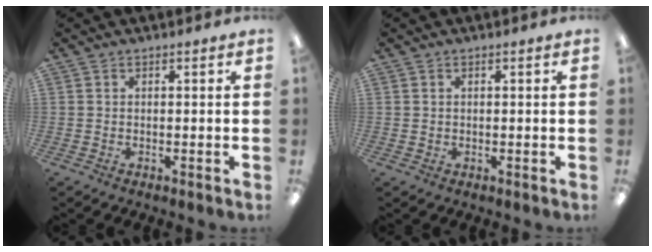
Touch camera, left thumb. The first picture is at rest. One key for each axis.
{"total": 0.6, "fx": 0.1, "fy": 0.5, "fz": 0.0, "tx": 0.000, "ty": 0.004, "tz": 0.002}